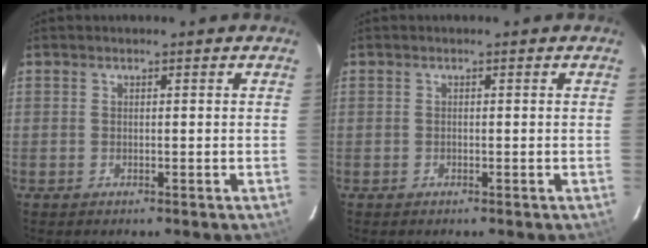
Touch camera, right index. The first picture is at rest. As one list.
[{"total": 0.0}]